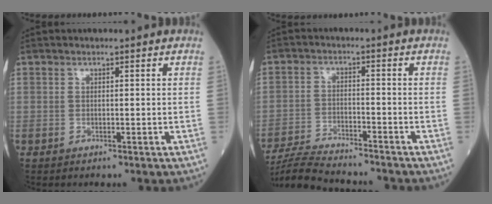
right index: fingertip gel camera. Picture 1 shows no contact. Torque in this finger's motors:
{"motor_torque": [0.12, -0.25, 0.13, 0.00]}